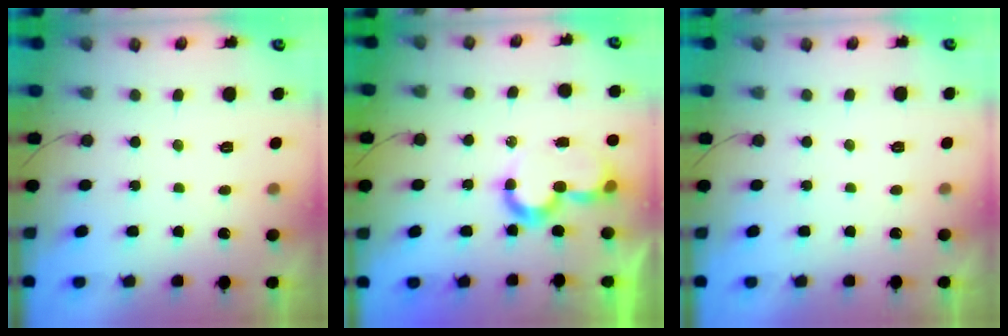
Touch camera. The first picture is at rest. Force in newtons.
{"total": 8.8, "press": 8.8, "slide": 0.7}
{"total": 1.9, "press": 1.9, "slide": 0.1}